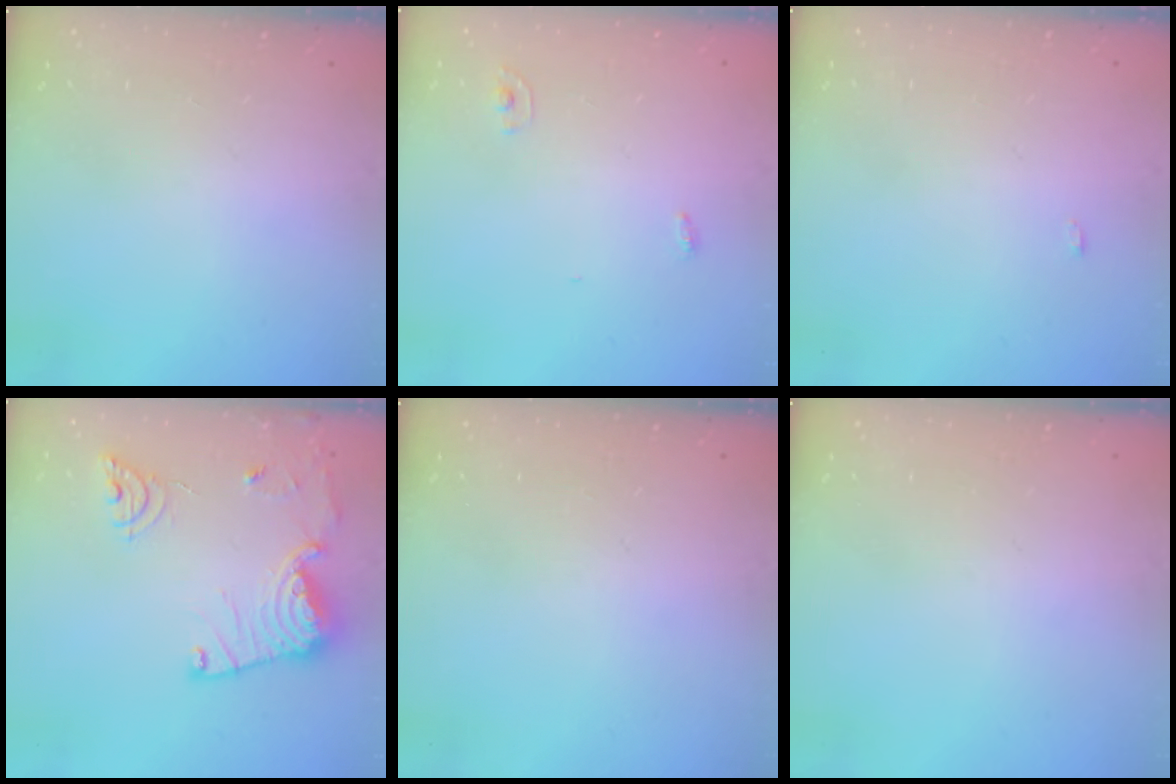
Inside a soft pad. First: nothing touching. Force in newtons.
{"total": 2.8, "press": 2.8, "slide": 0.1}
{"total": 6.7, "press": 2.2, "slide": 6.3}
{"total": 18.4, "press": 18.3, "slide": 1.9}
{"total": 0.0}
{"total": 0.0}